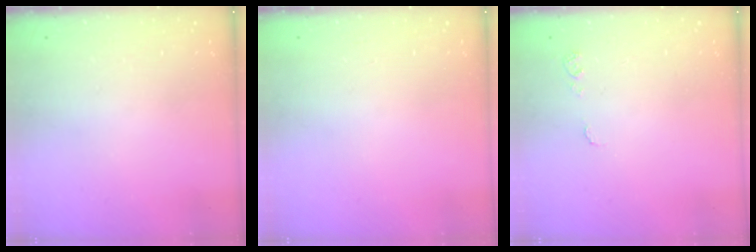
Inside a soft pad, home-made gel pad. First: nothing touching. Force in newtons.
{"total": 0.0}
{"total": 5.3, "press": 5.2, "slide": 0.5}